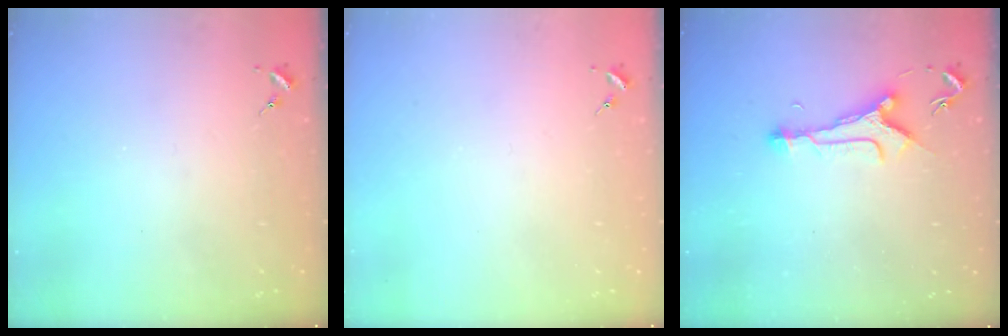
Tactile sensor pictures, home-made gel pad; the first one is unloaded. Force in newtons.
{"total": 0.0}
{"total": 8.5, "press": 8.5, "slide": 0.6}